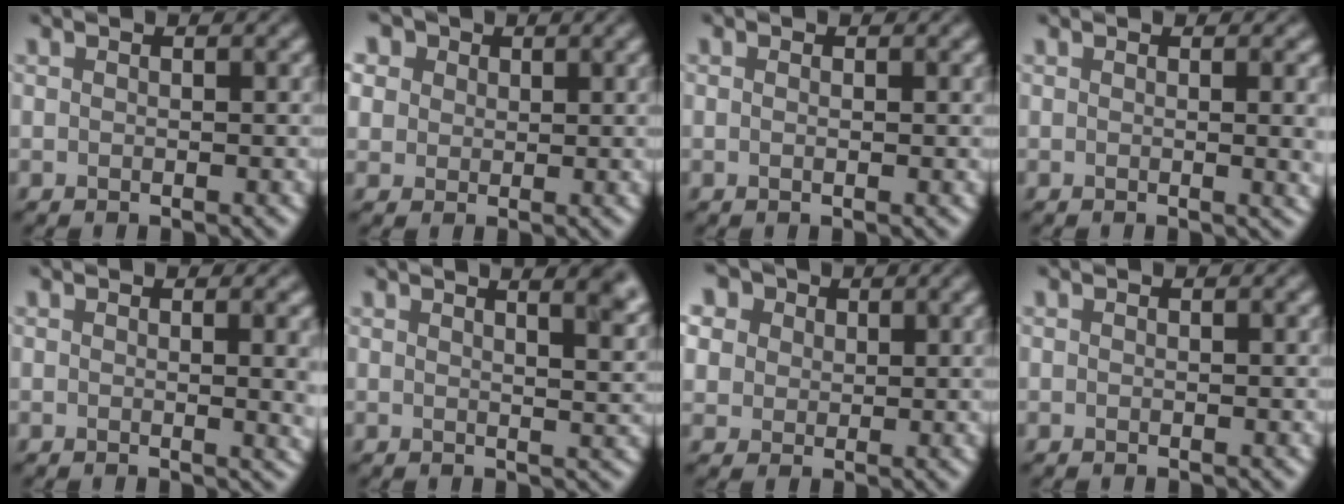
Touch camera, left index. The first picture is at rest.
{"total": 7.9, "force": [4.2, 5.7, 3.6], "torque": [-0.090, 0.023, 0.054]}
{"total": 0.5, "force": [0.0, 0.1, 0.5], "torque": [-0.010, -0.004, -0.002]}
{"total": 3.1, "force": [0.2, 1.0, 3.0], "torque": [-0.023, 0.002, 0.000]}
{"total": 3.6, "force": [0.4, 1.2, 3.3], "torque": [-0.026, 0.002, 0.005]}
{"total": 8.1, "force": [5.0, 3.3, 5.5], "torque": [-0.021, 0.050, 0.031]}
{"total": 10.1, "force": [5.3, 7.2, 4.7], "torque": [-0.116, 0.028, 0.072]}
{"total": 0.0}